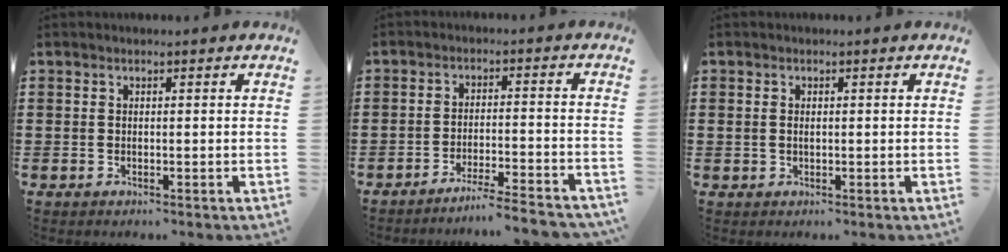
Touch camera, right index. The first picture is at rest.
{"total": 4.5, "force": [-4.3, -0.6, 1.2], "torque": [-0.022, -0.010, -0.086]}
{"total": 0.7, "force": [0.1, 0.4, 0.6], "torque": [-0.012, 0.003, 0.002]}